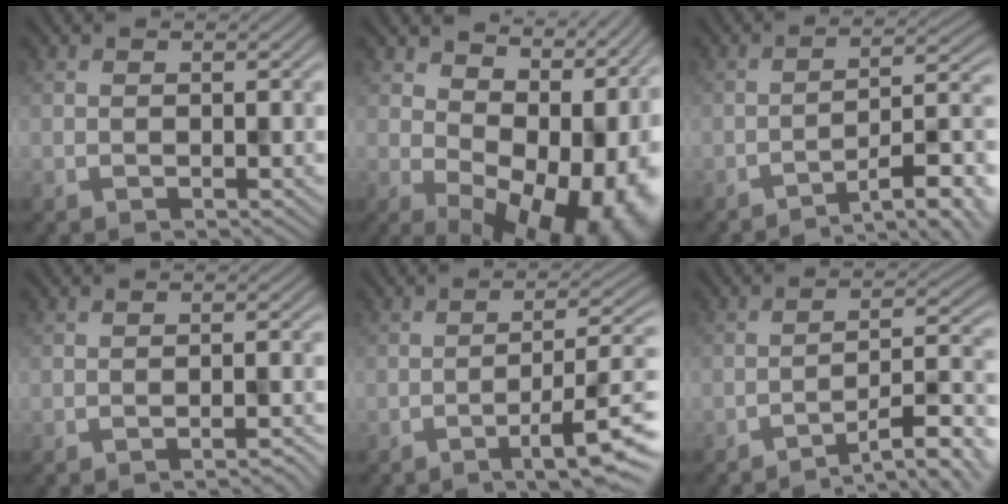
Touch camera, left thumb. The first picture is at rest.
{"total": 15.4, "force": [2.3, 9.7, 11.7], "torque": [-0.117, -0.010, 0.077]}
{"total": 9.4, "force": [-6.6, 2.0, 6.4], "torque": [-0.091, 0.015, -0.104]}
{"total": 1.8, "force": [-1.5, 0.2, 1.0], "torque": [-0.005, 0.005, -0.029]}
{"total": 8.5, "force": [-4.3, 1.3, 7.2], "torque": [-0.111, 0.007, -0.066]}
{"total": 9.4, "force": [-7.1, 1.7, 6.0], "torque": [-0.090, 0.017, -0.112]}